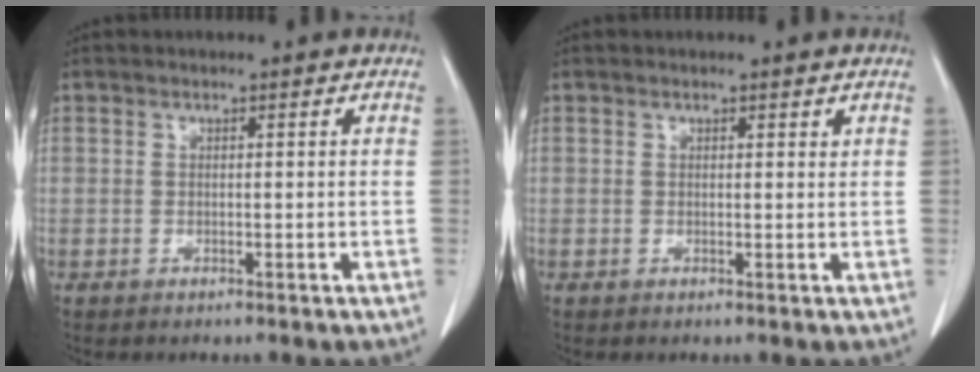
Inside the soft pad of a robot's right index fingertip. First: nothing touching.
{"total": 0.7, "force": [0.5, 0.3, 0.3], "torque": [-0.003, -0.002, 0.005]}